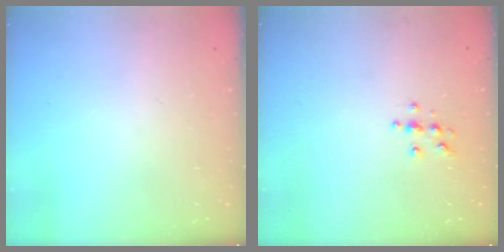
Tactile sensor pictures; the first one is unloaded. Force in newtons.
{"total": 3.9, "press": 3.9, "slide": 0.6}